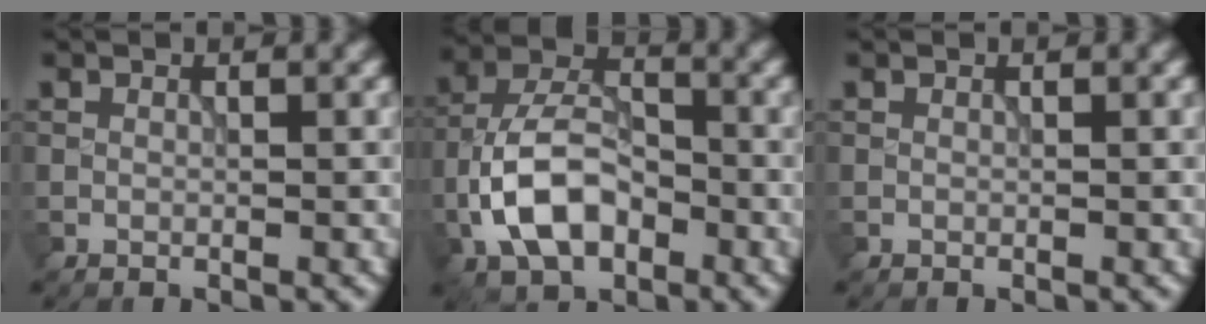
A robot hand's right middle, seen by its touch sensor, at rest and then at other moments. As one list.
[{"total": 7.5, "force": [-2.9, 4.4, 5.4], "torque": [-0.107, 0.011, -0.060]}, {"total": 0.0}]